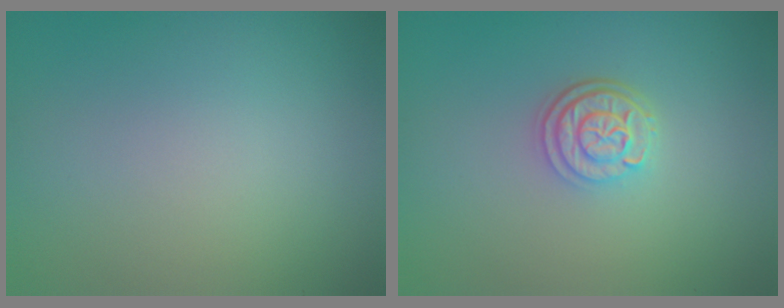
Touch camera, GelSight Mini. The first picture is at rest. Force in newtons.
{"total": 3.0, "press": 2.4, "slide": 1.8}